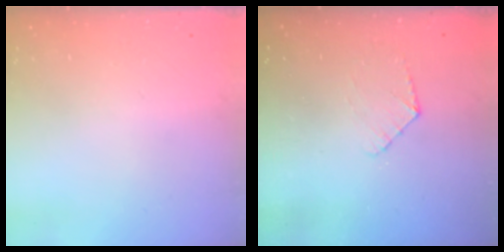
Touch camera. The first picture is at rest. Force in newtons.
{"total": 5.3, "press": 5.2, "slide": 0.5}